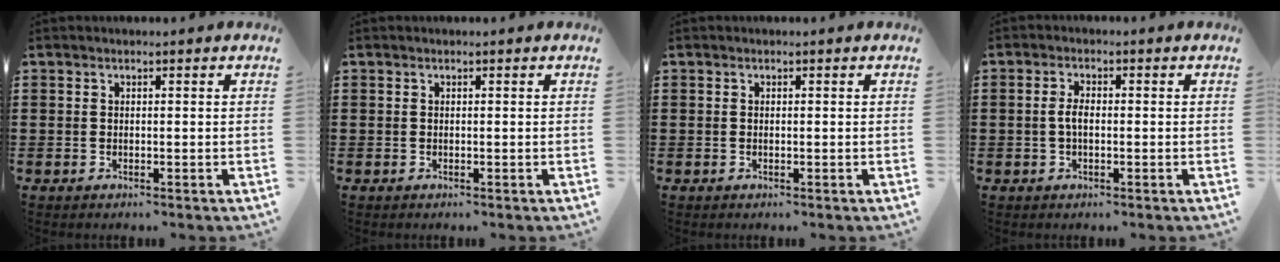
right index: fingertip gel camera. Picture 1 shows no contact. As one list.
[{"total": 0.0}, {"total": 0.0}, {"total": 2.6, "force": [-0.3, 1.1, 2.3], "torque": [-0.059, -0.004, -0.010]}]